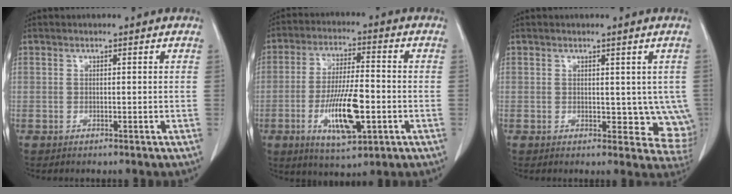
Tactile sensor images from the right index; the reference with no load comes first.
{"total": 11.8, "force": [-3.3, 2.9, 10.9], "torque": [-0.207, -0.008, -0.051]}
{"total": 6.2, "force": [0.8, 4.0, 4.7], "torque": [-0.027, -0.009, 0.015]}